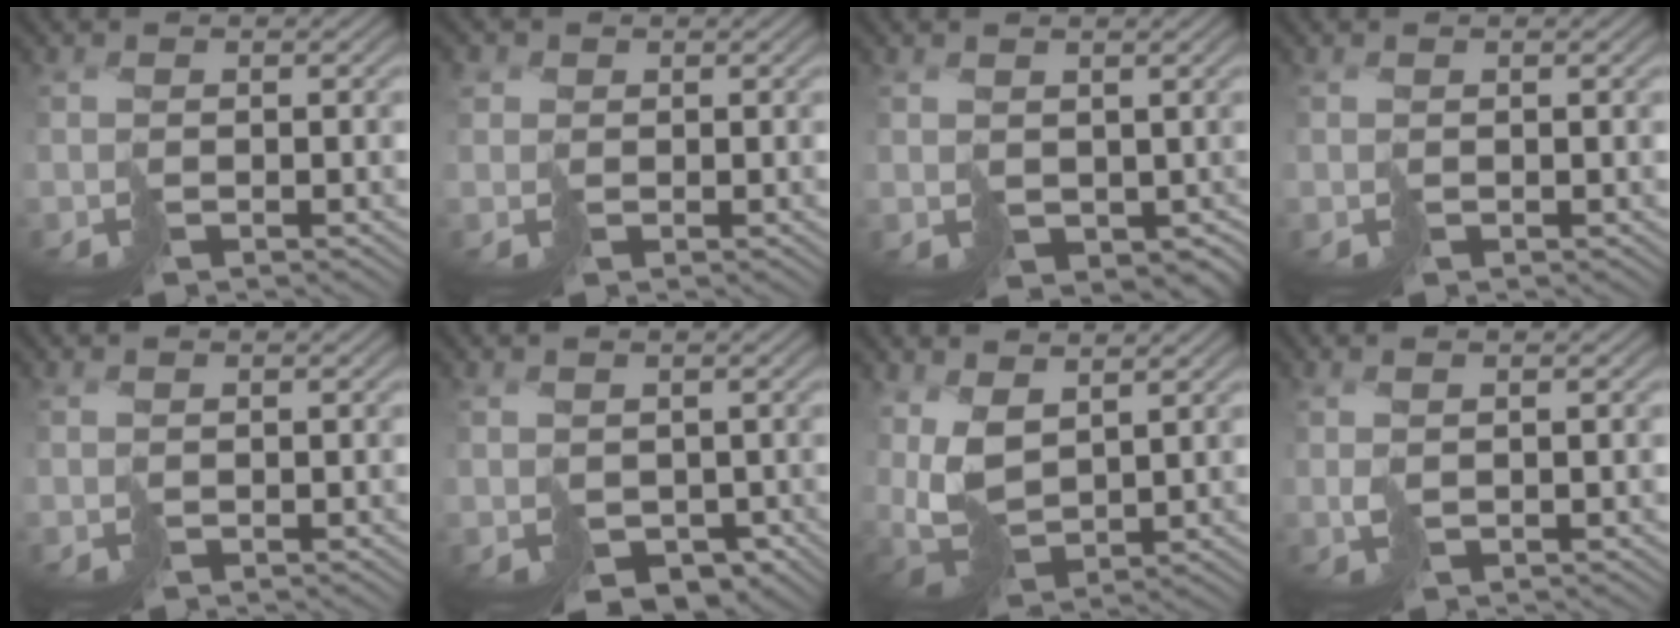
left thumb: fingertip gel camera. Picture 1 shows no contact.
{"total": 1.9, "force": [0.7, 1.7, 0.6], "torque": [-0.021, 0.003, 0.010]}
{"total": 3.2, "force": [0.7, 2.2, 2.2], "torque": [-0.051, -0.014, 0.015]}
{"total": 0.7, "force": [0.5, 0.1, 0.5], "torque": [-0.013, 0.003, 0.010]}
{"total": 0.5, "force": [0.2, 0.3, 0.3], "torque": [-0.011, 0.003, 0.006]}
{"total": 3.5, "force": [-0.9, 2.5, 2.3], "torque": [-0.050, -0.011, -0.014]}
{"total": 7.5, "force": [3.0, 3.8, 5.7], "torque": [-0.161, -0.003, 0.063]}
{"total": 2.1, "force": [0.4, 0.4, 2.0], "torque": [-0.045, 0.008, 0.007]}